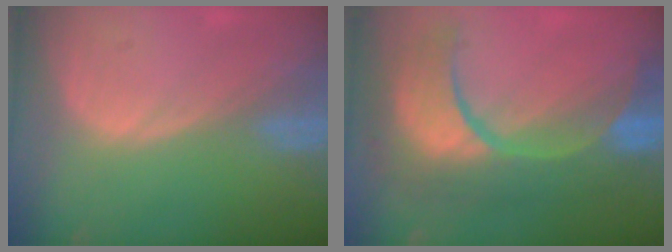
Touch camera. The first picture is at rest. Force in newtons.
{"total": 12.5, "press": 12.4, "slide": 1.3}